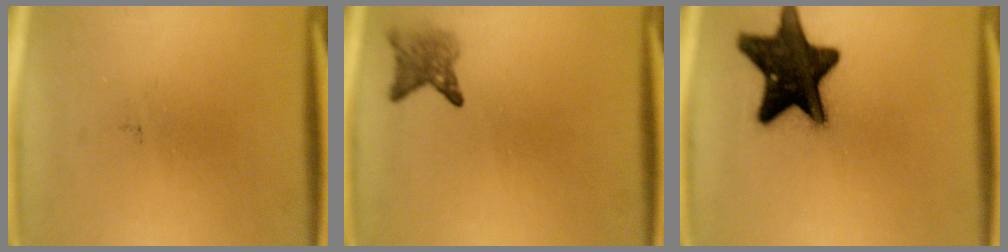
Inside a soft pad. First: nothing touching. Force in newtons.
{"total": 2.7}
{"total": 18.4}